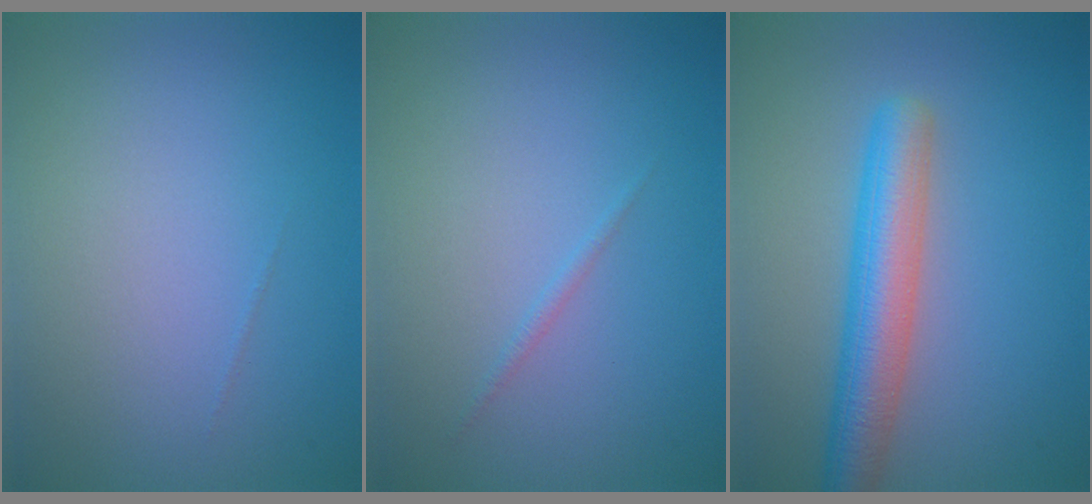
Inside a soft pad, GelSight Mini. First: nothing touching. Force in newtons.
{"total": 0.5, "press": 0.5, "slide": 0.1}
{"total": 5.5, "press": 5.5, "slide": 0.2}